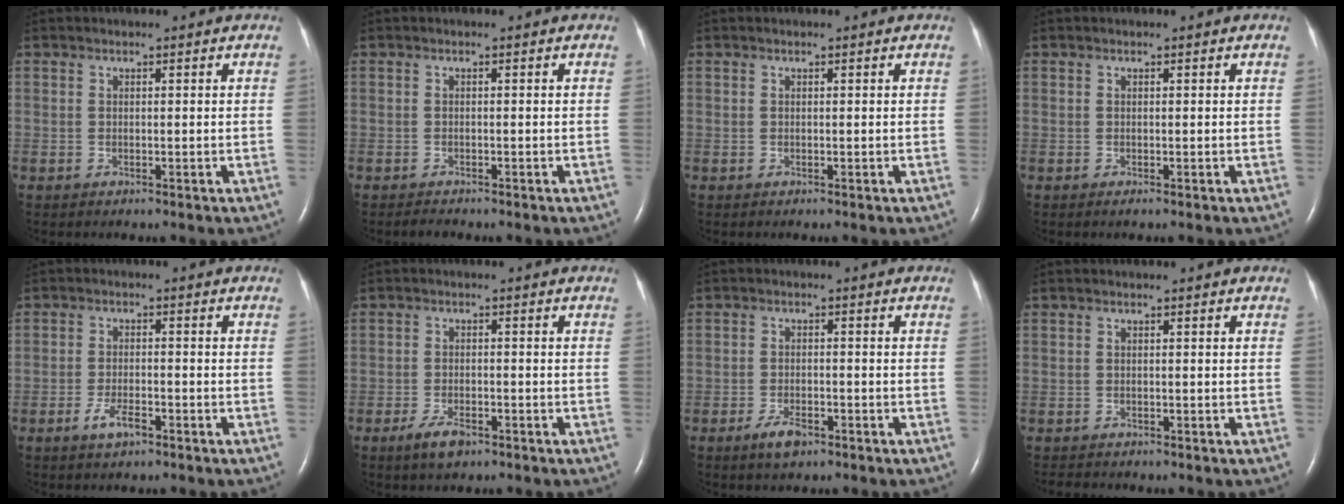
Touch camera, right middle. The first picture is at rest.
{"total": 0.9, "force": [-0.8, 0.1, 0.2], "torque": [-0.013, -0.003, -0.011]}
{"total": 0.0}
{"total": 0.0}
{"total": 3.5, "force": [-2.2, 1.0, 2.5], "torque": [-0.054, 0.000, -0.040]}
{"total": 3.7, "force": [-2.5, 1.3, 2.4], "torque": [-0.056, -0.003, -0.042]}
{"total": 3.4, "force": [-2.3, 1.3, 2.2], "torque": [-0.048, -0.001, -0.038]}
{"total": 1.9, "force": [-1.7, 0.6, 0.5], "torque": [-0.011, -0.005, -0.022]}